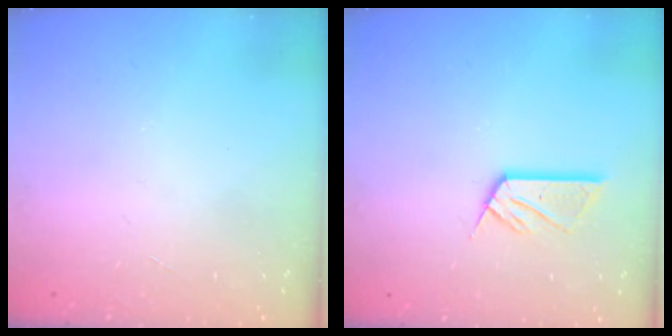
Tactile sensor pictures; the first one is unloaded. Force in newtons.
{"total": 9.6, "press": 9.6, "slide": 0.9}